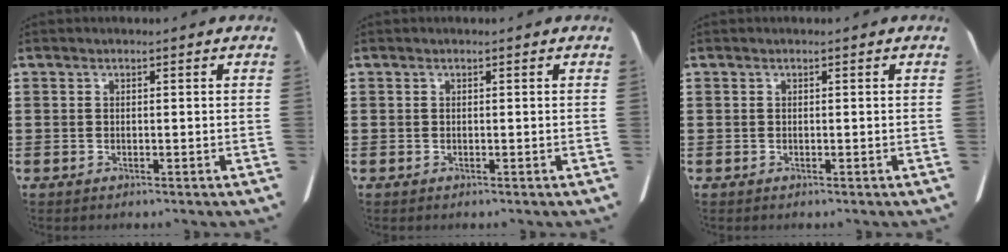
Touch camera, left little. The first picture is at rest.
{"total": 0.0}
{"total": 0.0}